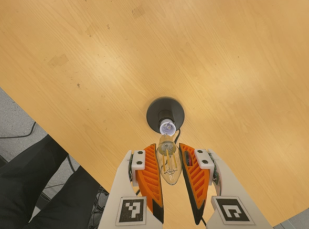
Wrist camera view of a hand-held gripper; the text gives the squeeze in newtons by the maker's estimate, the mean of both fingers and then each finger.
{"total": 13.2, "left": 14.0, "right": 12.4}